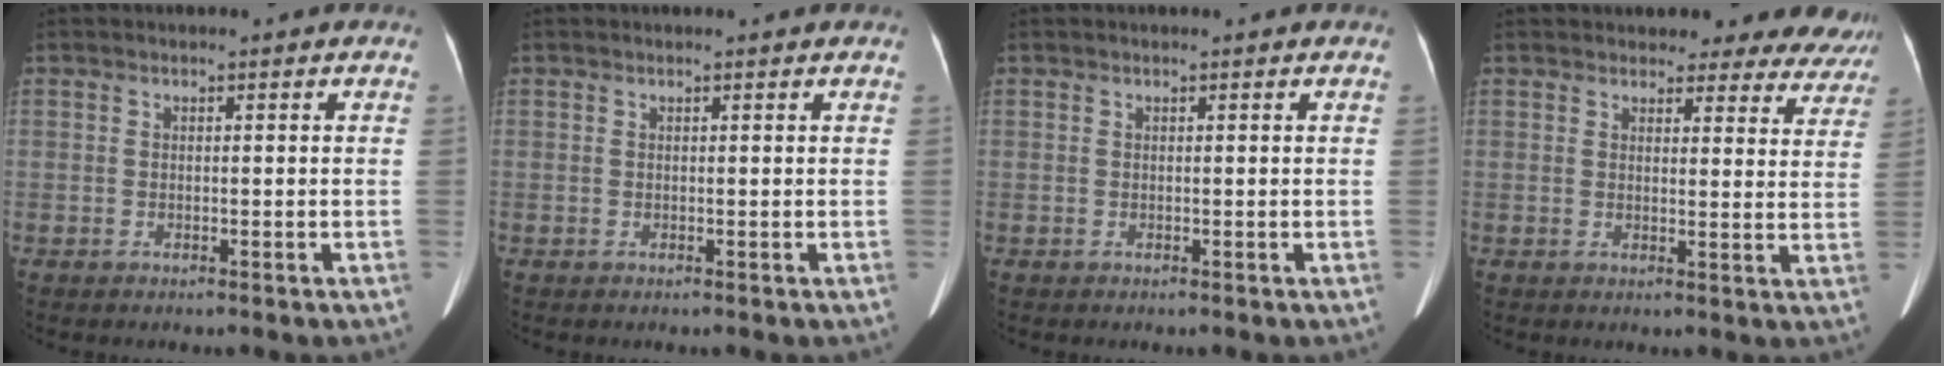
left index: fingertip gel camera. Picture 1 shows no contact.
{"total": 1.9, "force": [1.7, 0.2, 0.6], "torque": [-0.006, -0.001, 0.013]}
{"total": 1.2, "force": [1.0, 0.2, 0.5], "torque": [-0.004, 0.003, 0.009]}
{"total": 16.1, "force": [15.0, 4.8, 3.0], "torque": [0.002, -0.042, 0.145]}